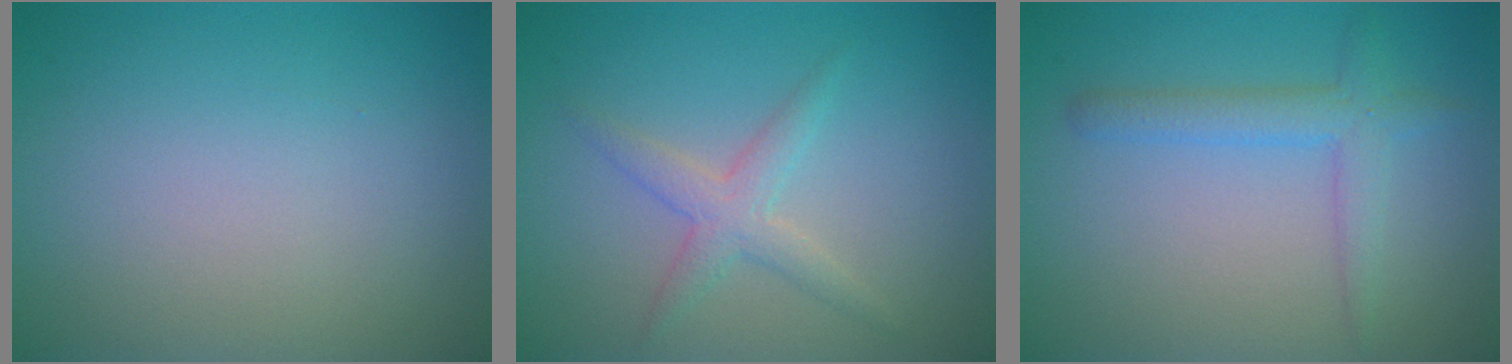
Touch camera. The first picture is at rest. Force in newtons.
{"total": 2.3, "press": 2.3, "slide": 0.1}
{"total": 2.7, "press": 2.7, "slide": 0.2}